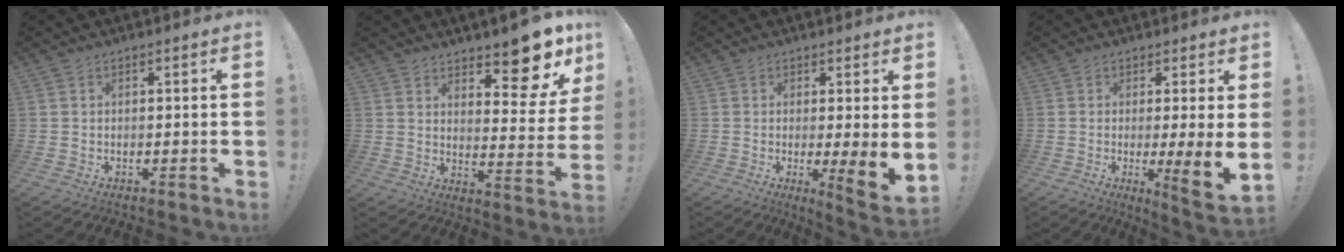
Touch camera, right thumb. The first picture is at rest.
{"total": 12.8, "force": [9.7, 3.4, 7.6], "torque": [-0.081, -0.085, 0.156]}
{"total": 6.4, "force": [0.0, -0.4, 6.4], "torque": [-0.081, -0.023, 0.000]}
{"total": 7.4, "force": [-0.1, -0.6, 7.4], "torque": [-0.097, -0.022, -0.002]}